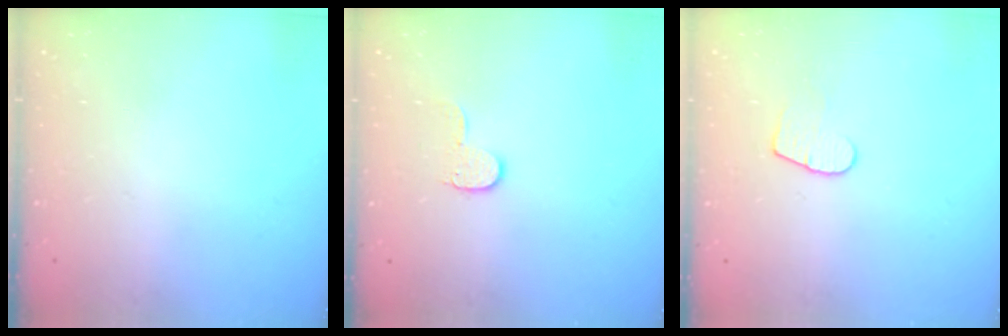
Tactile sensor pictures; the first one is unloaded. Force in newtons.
{"total": 6.1, "press": 6.1, "slide": 0.4}
{"total": 7.3, "press": 7.3, "slide": 0.5}